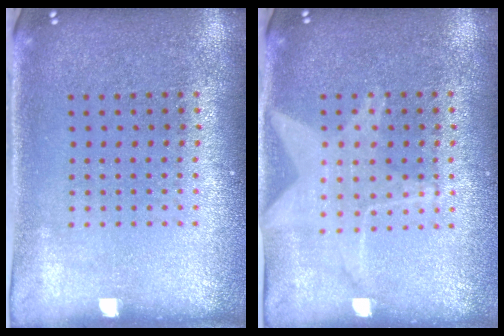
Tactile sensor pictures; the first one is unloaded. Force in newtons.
{"total": 1.5, "press": 1.5, "slide": 0.4}